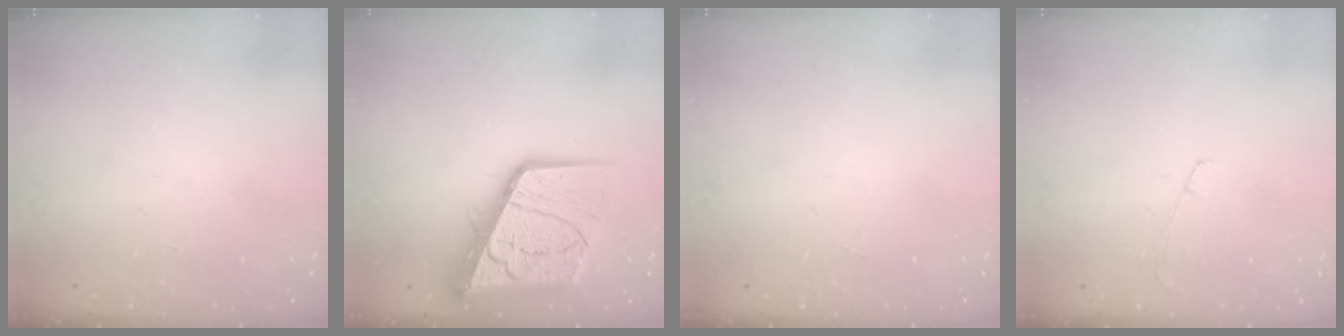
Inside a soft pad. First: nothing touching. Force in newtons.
{"total": 23.4, "press": 23.2, "slide": 2.9}
{"total": 0.0}
{"total": 4.0, "press": 3.9, "slide": 0.5}